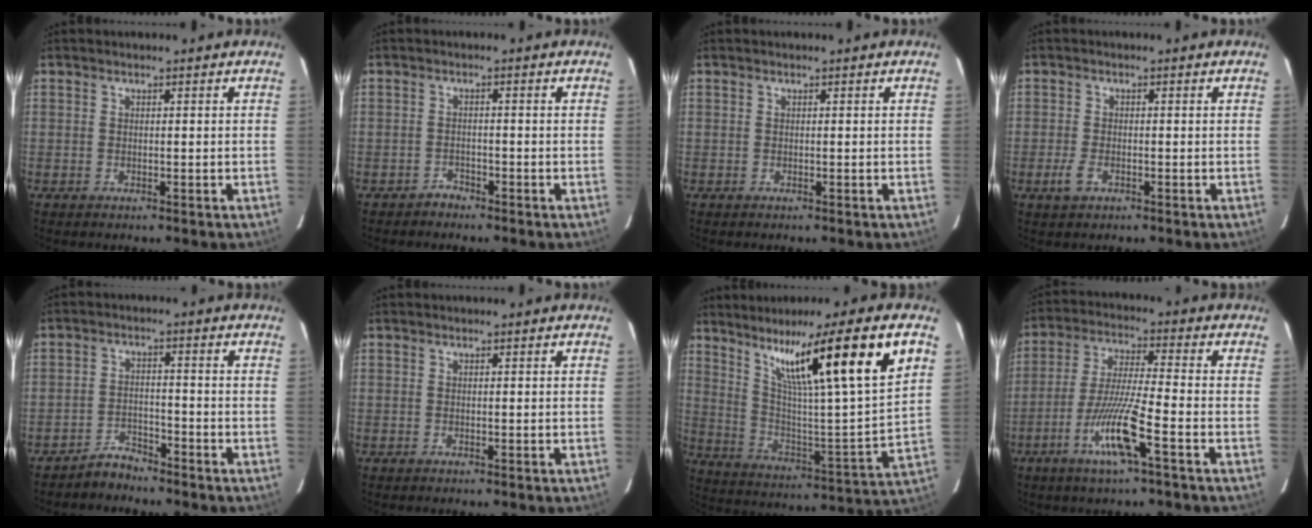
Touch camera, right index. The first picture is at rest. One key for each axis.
{"total": 1.4, "fx": -1.3, "fy": 0.6, "fz": -0.1, "tx": 0.004, "ty": 0.001, "tz": -0.023}
{"total": 0.0}
{"total": 2.4, "fx": -1.1, "fy": 1.4, "fz": 1.6, "tx": -0.039, "ty": -0.001, "tz": -0.017}
{"total": 3.2, "fx": -3.1, "fy": 0.9, "fz": -0.1, "tx": 0.004, "ty": -0.006, "tz": -0.056}
{"total": 0.0}
{"total": 22.5, "fx": 11.7, "fy": -0.3, "fz": 19.2, "tx": -0.298, "ty": 0.007, "tz": 0.189}
{"total": 10.7, "fx": -4.7, "fy": -0.1, "fz": 9.6, "tx": -0.188, "ty": -0.012, "tz": -0.093}